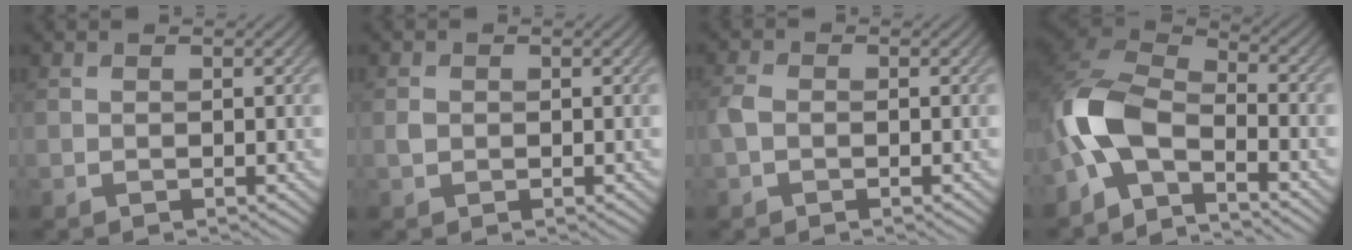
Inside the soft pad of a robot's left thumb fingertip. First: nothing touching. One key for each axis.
{"total": 1.1, "fx": 0.0, "fy": 1.0, "fz": 0.5, "tx": -0.013, "ty": -0.001, "tz": -0.003}
{"total": 1.9, "fx": -0.5, "fy": 1.3, "fz": 1.3, "tx": -0.035, "ty": 0.004, "tz": -0.014}
{"total": 10.5, "fx": -4.5, "fy": 5.0, "fz": 8.0, "tx": -0.173, "ty": 0.005, "tz": -0.112}